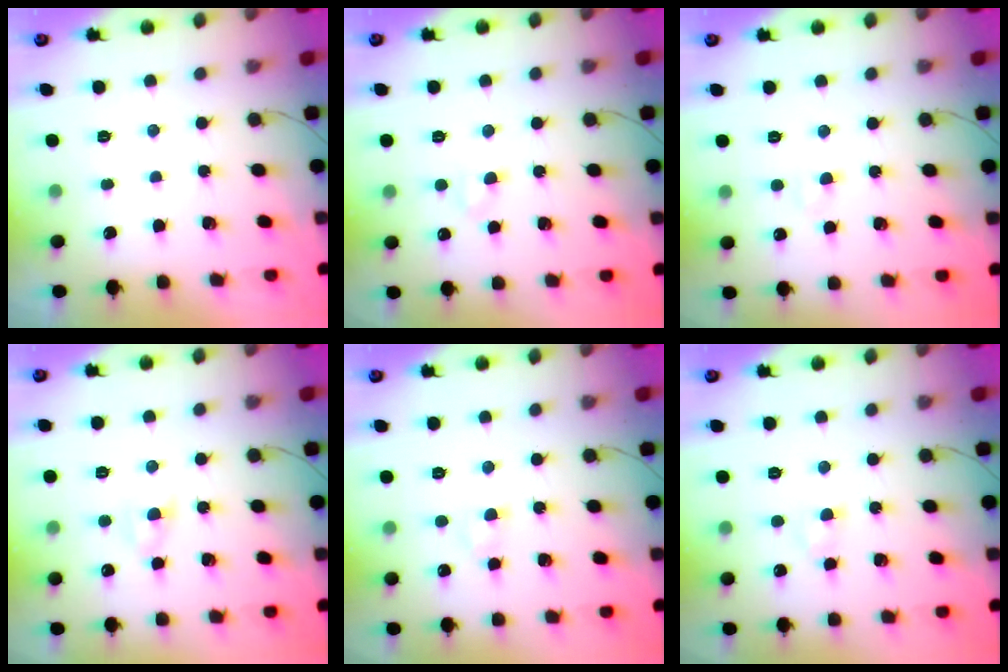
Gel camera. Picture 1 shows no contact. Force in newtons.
{"total": 2.5, "press": 2.3, "slide": 0.9}
{"total": 1.9, "press": 1.7, "slide": 0.8}
{"total": 3.3, "press": 3.1, "slide": 1.2}
{"total": 2.6, "press": 2.4, "slide": 1.1}
{"total": 2.6, "press": 2.4, "slide": 1.1}